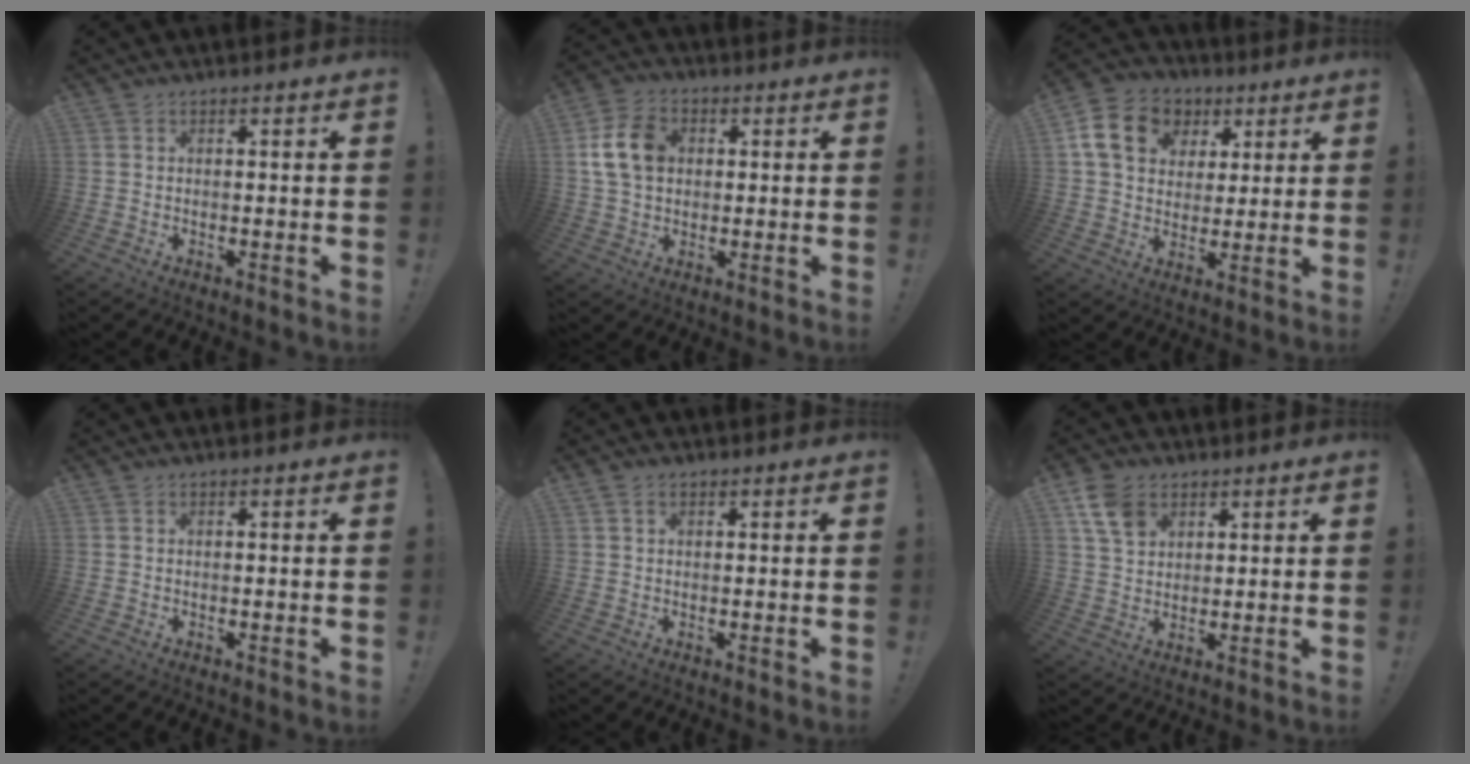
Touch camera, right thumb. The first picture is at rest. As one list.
[{"total": 11.8, "force": [2.1, 8.7, 7.7], "torque": [-0.139, 0.009, 0.042]}, {"total": 15.4, "force": [5.5, 12.2, 7.6], "torque": [-0.109, -0.012, 0.113]}, {"total": 0.0}, {"total": 1.6, "force": [0.8, 1.2, 0.8], "torque": [-0.015, 0.003, 0.015]}, {"total": 9.1, "force": [4.7, 6.2, 4.7], "torque": [-0.089, -0.011, 0.093]}]